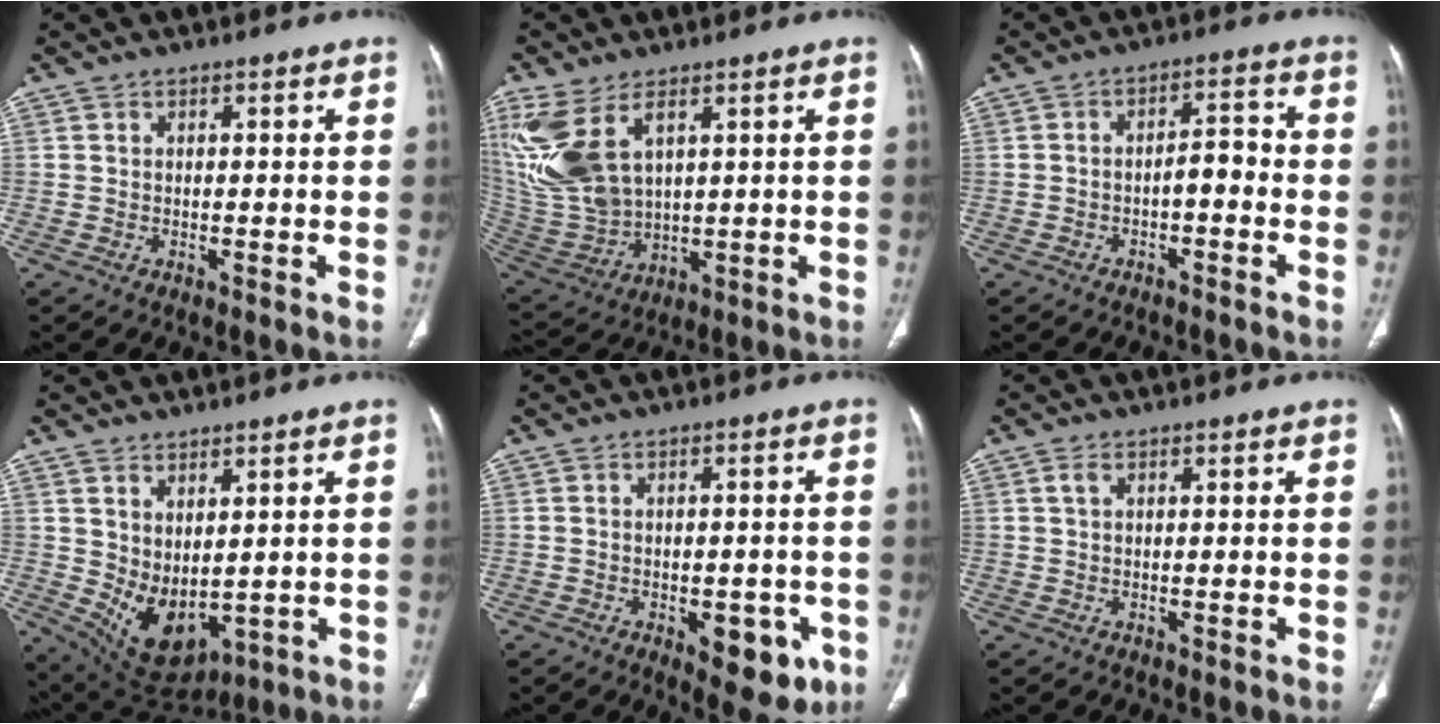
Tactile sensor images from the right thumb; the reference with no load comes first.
{"total": 16.4, "force": [6.8, 9.1, 11.8], "torque": [-0.263, -0.021, 0.157]}
{"total": 4.5, "force": [-1.7, 2.1, 3.5], "torque": [-0.044, 0.031, -0.027]}
{"total": 9.5, "force": [0.5, 5.5, 7.7], "torque": [-0.120, -0.021, 0.043]}
{"total": 9.5, "force": [-3.7, 4.8, 7.4], "torque": [-0.064, 0.009, -0.036]}
{"total": 1.0, "force": [0.4, 0.5, 0.8], "torque": [-0.020, 0.006, 0.007]}